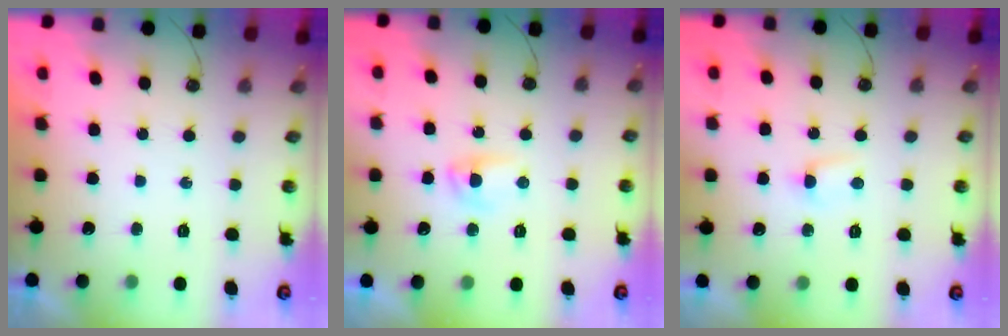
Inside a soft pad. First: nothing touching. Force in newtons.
{"total": 2.9, "press": 2.9, "slide": 0.5}
{"total": 3.0, "press": 3.0, "slide": 0.3}